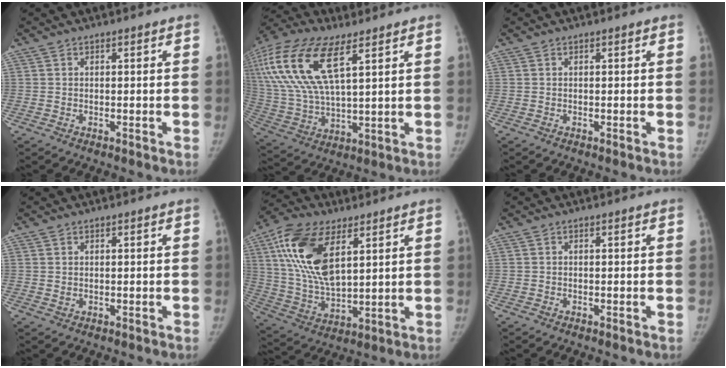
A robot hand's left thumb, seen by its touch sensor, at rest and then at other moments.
{"total": 21.3, "force": [8.8, 8.9, 17.3], "torque": [-0.388, -0.003, 0.170]}
{"total": 0.0}
{"total": 0.7, "force": [0.4, 0.5, 0.4], "torque": [-0.001, -0.004, 0.008]}
{"total": 17.8, "force": [7.4, 8.7, 13.6], "torque": [-0.257, -0.022, 0.144]}
{"total": 0.0}